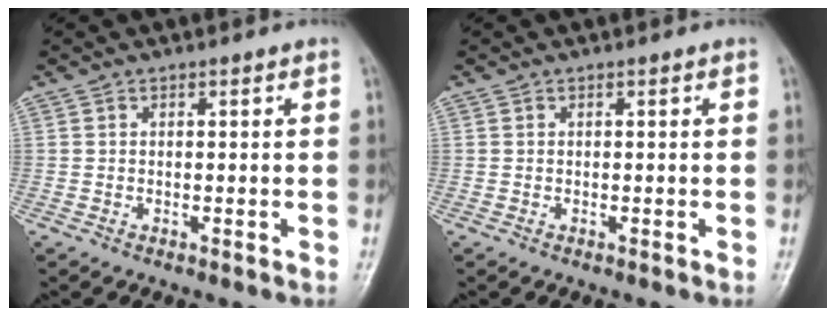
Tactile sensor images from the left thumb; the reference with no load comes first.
{"total": 0.0}